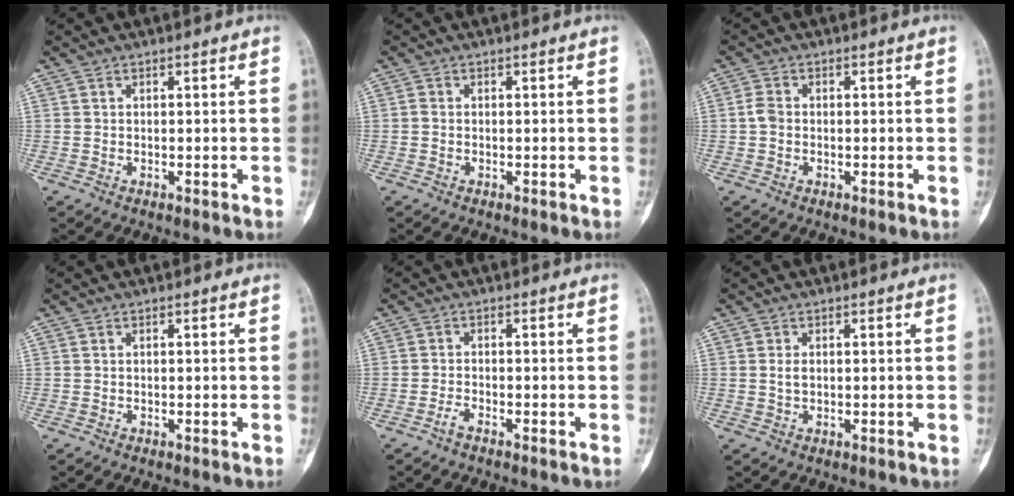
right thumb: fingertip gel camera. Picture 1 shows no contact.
{"total": 0.6, "force": [-0.2, 0.4, 0.4], "torque": [-0.008, 0.000, -0.007]}
{"total": 2.2, "force": [-0.3, 1.7, 1.4], "torque": [-0.024, 0.004, -0.011]}
{"total": 0.0}
{"total": 1.4, "force": [-1.2, 0.3, 0.8], "torque": [-0.023, 0.007, -0.024]}
{"total": 1.4, "force": [0.2, 0.9, 1.1], "torque": [-0.020, -0.001, 0.006]}